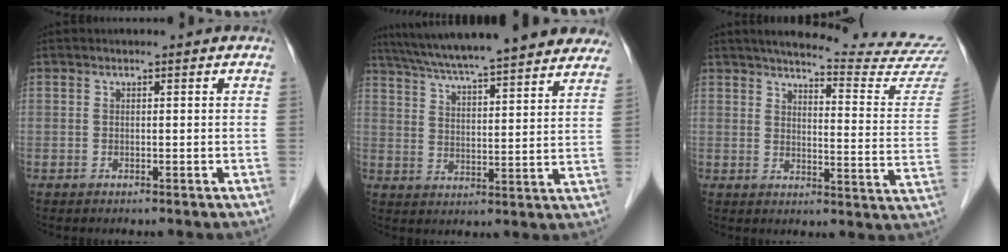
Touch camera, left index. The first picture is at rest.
{"total": 27.0, "force": [23.3, 3.1, 13.2], "torque": [-0.211, 0.015, 0.311]}
{"total": 19.3, "force": [18.2, -0.7, 6.2], "torque": [-0.085, -0.100, 0.208]}